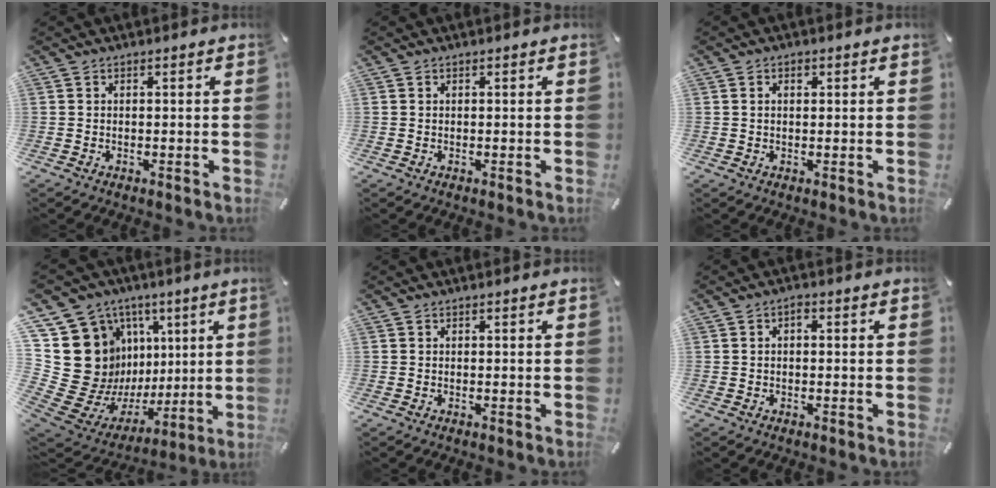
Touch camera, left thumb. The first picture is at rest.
{"total": 0.0}
{"total": 1.4, "force": [0.4, 0.9, 0.9], "torque": [-0.020, 0.006, 0.006]}
{"total": 22.7, "force": [3.5, 19.7, 10.7], "torque": [-0.176, -0.082, 0.131]}
{"total": 0.0}
{"total": 1.4, "force": [0.0, 0.8, 1.1], "torque": [-0.022, 0.006, -0.002]}